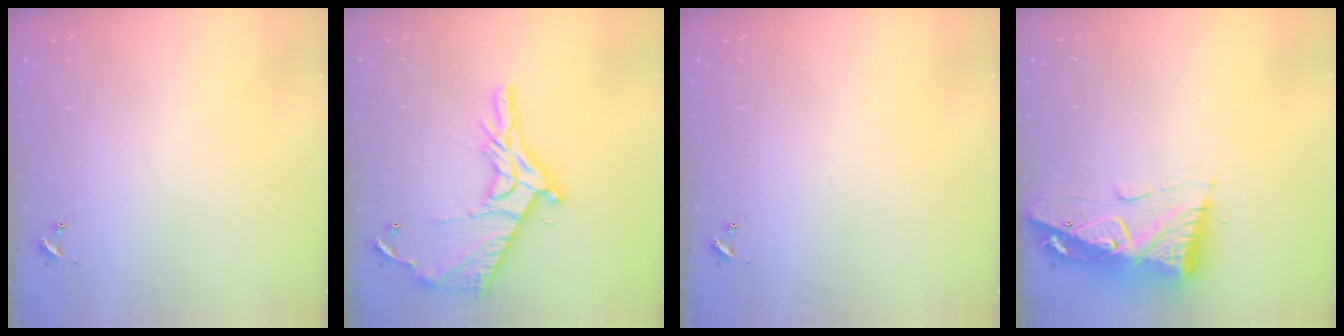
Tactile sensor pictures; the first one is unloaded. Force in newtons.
{"total": 19.9, "press": 19.8, "slide": 1.4}
{"total": 0.0}
{"total": 10.8, "press": 10.8, "slide": 1.2}